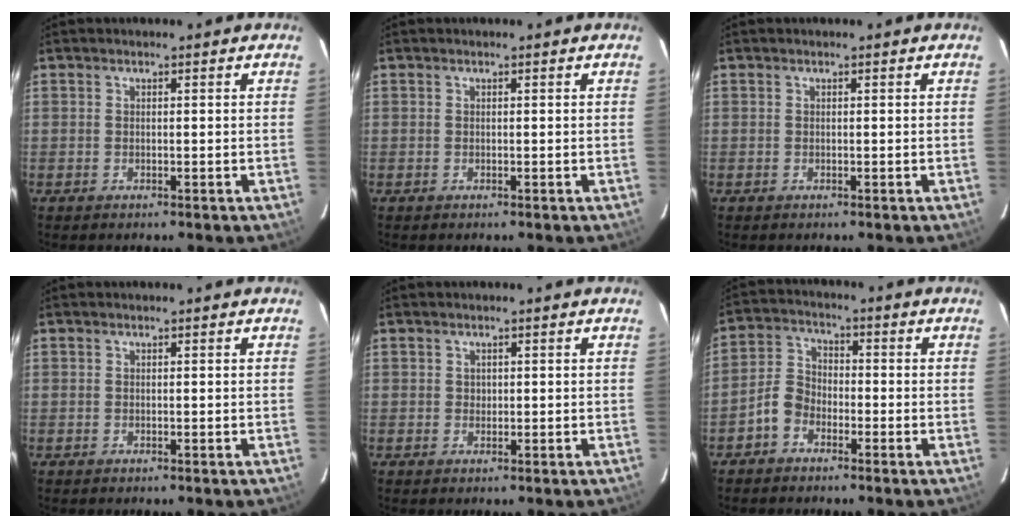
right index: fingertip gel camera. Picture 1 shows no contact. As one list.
[{"total": 0.0}, {"total": 0.0}, {"total": 0.0}, {"total": 0.8, "force": [0.1, 0.8, 0.1], "torque": [0.004, 0.003, 0.002]}, {"total": 5.4, "force": [-3.2, 3.7, 2.3], "torque": [-0.052, 0.018, -0.067]}]